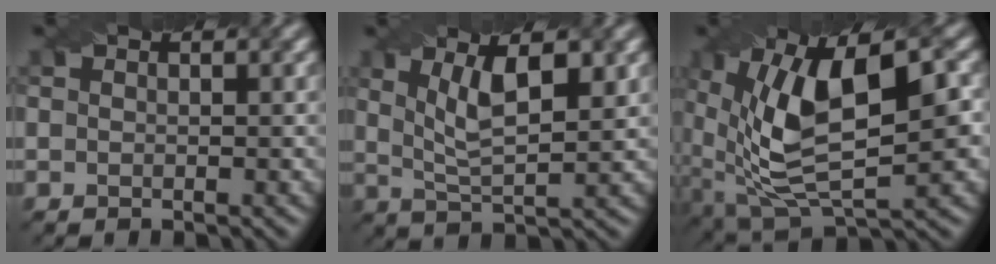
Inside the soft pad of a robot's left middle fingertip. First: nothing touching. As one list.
[{"total": 5.7, "force": [1.9, 1.9, 5.0], "torque": [-0.098, -0.002, 0.040]}, {"total": 12.4, "force": [1.7, 5.6, 11.0], "torque": [-0.205, -0.003, 0.032]}]